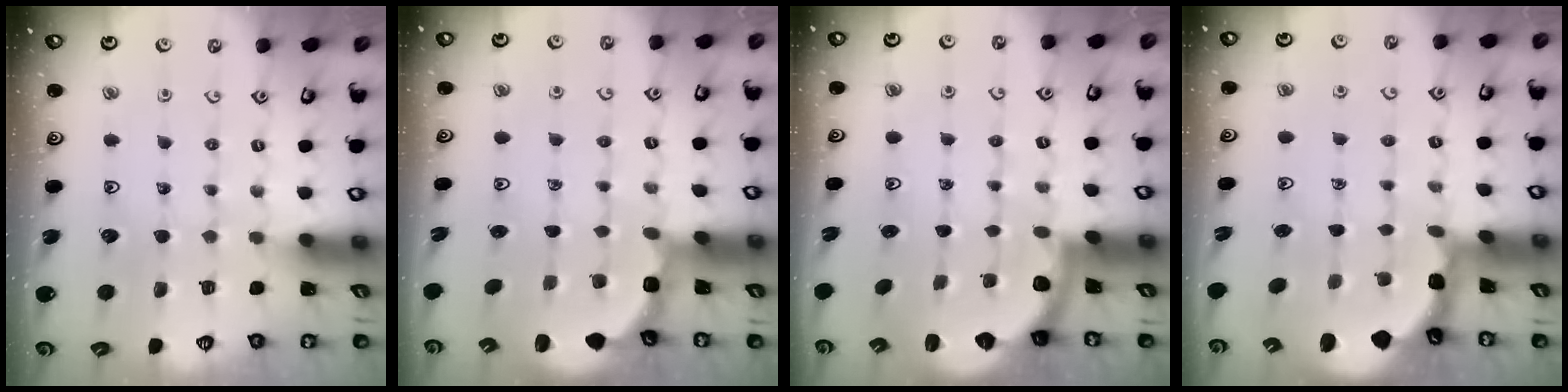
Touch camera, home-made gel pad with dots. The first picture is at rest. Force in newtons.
{"total": 2.7, "press": 2.3, "slide": 1.5}
{"total": 2.6, "press": 2.3, "slide": 1.2}
{"total": 1.8, "press": 1.7, "slide": 0.5}